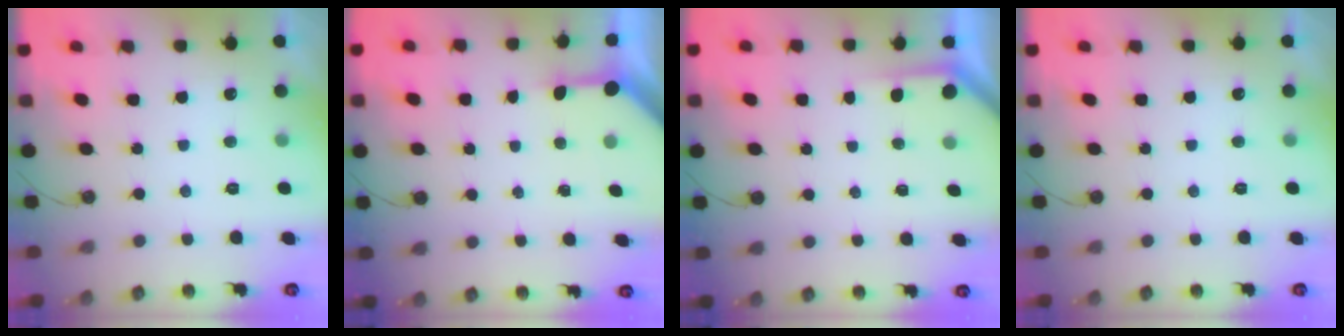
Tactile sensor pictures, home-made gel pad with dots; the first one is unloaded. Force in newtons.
{"total": 3.3, "press": 3.3, "slide": 0.3}
{"total": 1.8, "press": 1.8, "slide": 0.3}
{"total": 0.0}